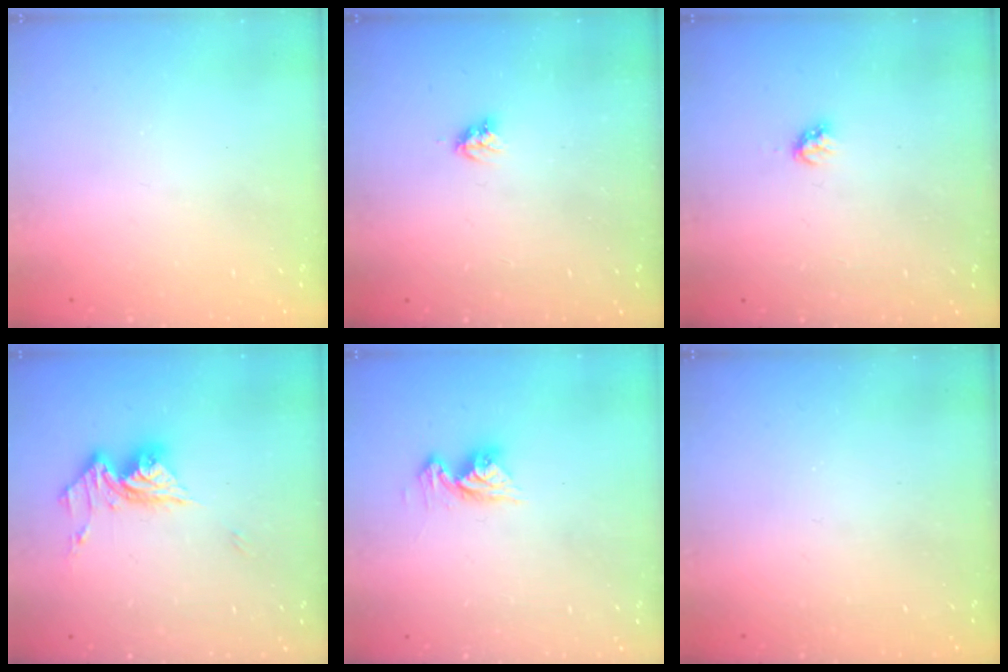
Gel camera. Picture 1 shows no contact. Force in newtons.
{"total": 3.5, "press": 3.5, "slide": 0.4}
{"total": 2.8, "press": 2.8, "slide": 0.2}
{"total": 12.3, "press": 12.3, "slide": 1.4}
{"total": 9.6, "press": 9.6, "slide": 1.0}
{"total": 0.0}